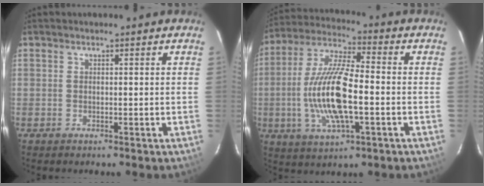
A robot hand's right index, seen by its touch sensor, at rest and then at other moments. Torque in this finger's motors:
{"motor_torque": [2.14, 0.00, 1.05, 0.21]}